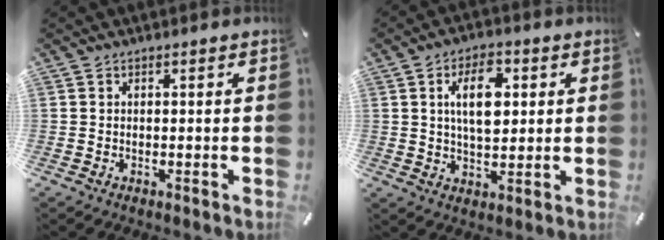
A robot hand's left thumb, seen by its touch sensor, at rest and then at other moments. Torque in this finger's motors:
{"motor_torque": [0.27, 0.35, 0.81, -0.68, 0.34]}